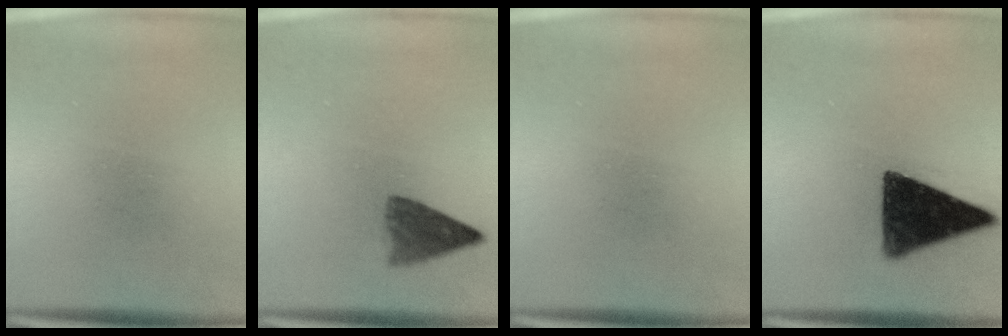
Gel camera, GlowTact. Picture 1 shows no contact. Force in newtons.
{"total": 4.2}
{"total": 0.0}
{"total": 14.3}